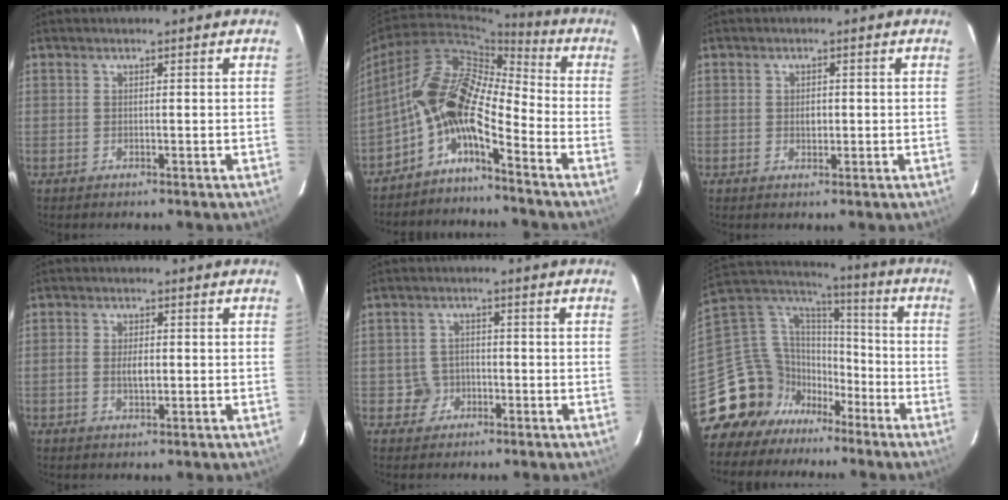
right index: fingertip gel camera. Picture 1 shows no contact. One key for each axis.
{"total": 11.5, "fx": -5.0, "fy": 4.4, "fz": 9.3, "tx": -0.159, "ty": 0.019, "tz": -0.114}
{"total": 1.7, "fx": -0.1, "fy": 1.2, "fz": 1.2, "tx": -0.020, "ty": 0.003, "tz": -0.003}
{"total": 3.2, "fx": -0.4, "fy": 1.5, "fz": 2.8, "tx": -0.055, "ty": 0.001, "tz": -0.008}
{"total": 3.4, "fx": -1.4, "fy": 3.1, "fz": 0.3, "tx": -0.011, "ty": 0.012, "tz": -0.020}
{"total": 16.4, "fx": -10.8, "fy": 11.6, "fz": 4.1, "tx": -0.106, "ty": 0.046, "tz": -0.191}